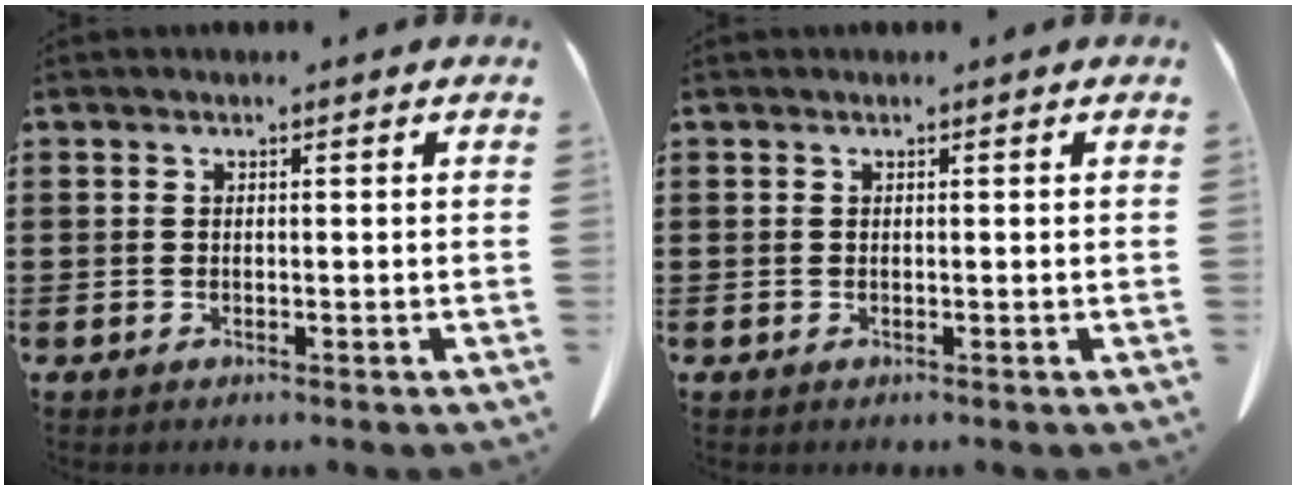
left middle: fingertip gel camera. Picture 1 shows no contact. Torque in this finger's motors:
{"motor_torque": [-0.26, 0.21, -0.03, 0.00]}